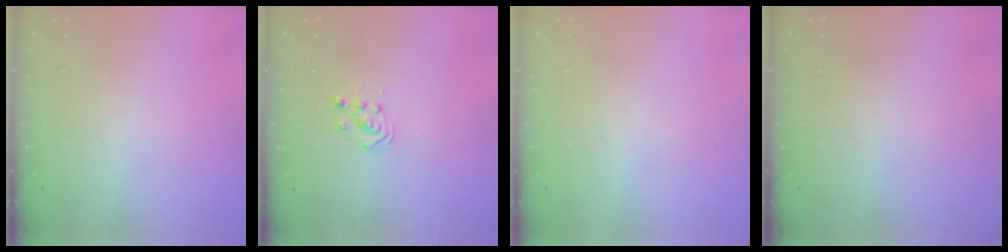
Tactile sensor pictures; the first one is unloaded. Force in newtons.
{"total": 2.3, "press": 2.3, "slide": 0.3}
{"total": 0.0}
{"total": 0.0}